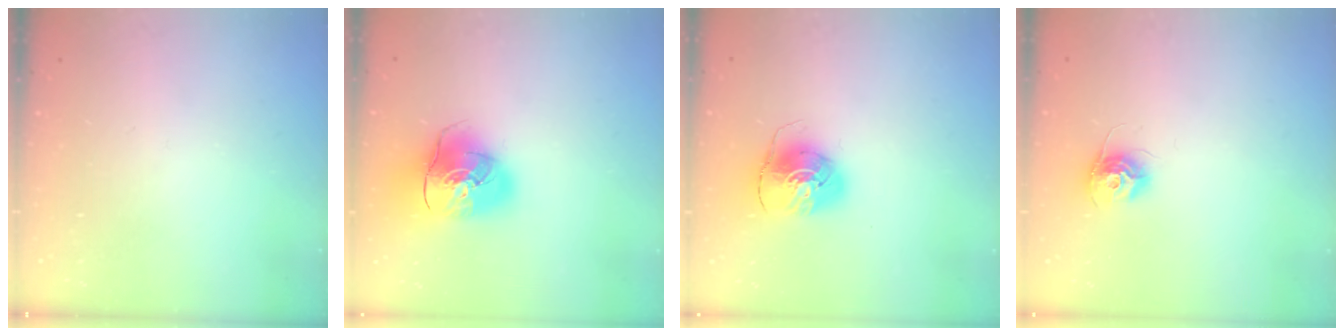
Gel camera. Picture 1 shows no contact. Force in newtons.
{"total": 16.2, "press": 16.0, "slide": 2.6}
{"total": 7.9, "press": 7.9, "slide": 0.7}
{"total": 10.3, "press": 10.3, "slide": 0.5}